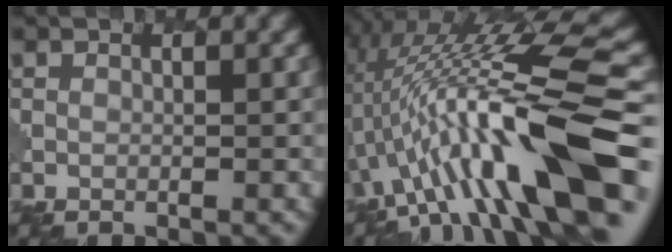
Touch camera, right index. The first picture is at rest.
{"total": 15.1, "force": [-1.1, 3.3, 14.7], "torque": [-0.238, 0.028, -0.010]}